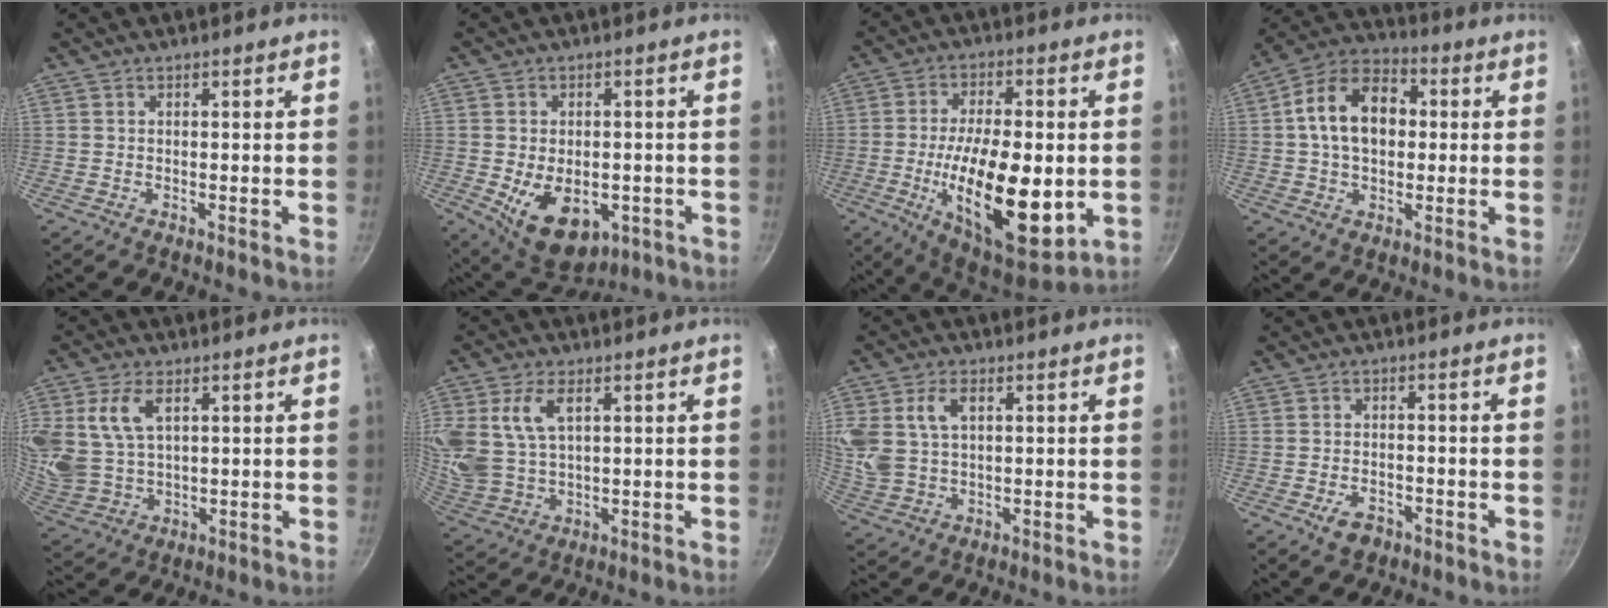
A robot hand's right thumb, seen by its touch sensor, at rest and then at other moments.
{"total": 12.1, "force": [-3.3, 7.9, 8.6], "torque": [-0.102, -0.003, -0.026]}
{"total": 21.7, "force": [-3.4, 8.9, 19.5], "torque": [-0.314, -0.006, -0.050]}
{"total": 14.5, "force": [1.5, 10.0, 10.4], "torque": [-0.141, 0.027, 0.008]}
{"total": 12.0, "force": [4.0, 7.6, 8.4], "torque": [-0.167, -0.018, 0.088]}
{"total": 13.6, "force": [4.5, 8.6, 9.5], "torque": [-0.196, -0.013, 0.098]}
{"total": 11.7, "force": [3.3, 8.0, 7.9], "torque": [-0.161, -0.001, 0.069]}
{"total": 3.9, "force": [-2.2, 2.6, 1.9], "torque": [-0.025, 0.018, -0.029]}